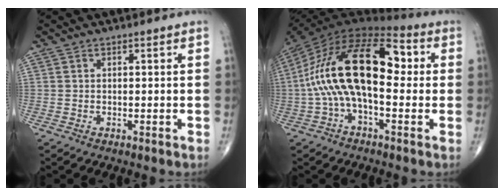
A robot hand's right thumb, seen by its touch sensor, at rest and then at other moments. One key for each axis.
{"total": 21.1, "fx": 0.7, "fy": 10.2, "fz": 18.4, "tx": -0.329, "ty": 0.050, "tz": -0.002}